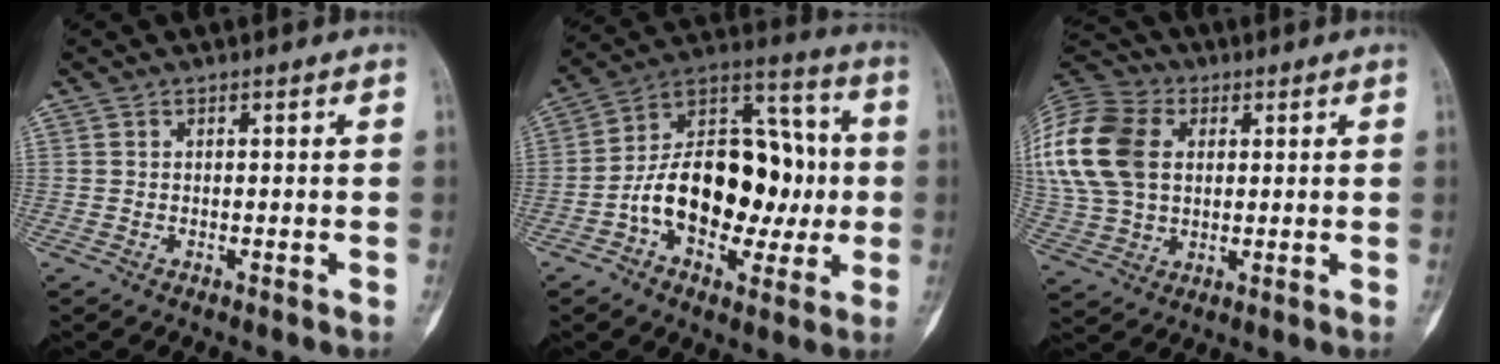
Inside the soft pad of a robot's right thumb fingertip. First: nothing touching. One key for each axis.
{"total": 21.7, "fx": -2.6, "fy": 13.5, "fz": 16.8, "tx": -0.229, "ty": 0.046, "tz": -0.040}
{"total": 23.5, "fx": 5.2, "fy": 16.9, "fz": 15.4, "tx": -0.363, "ty": 0.035, "tz": 0.103}